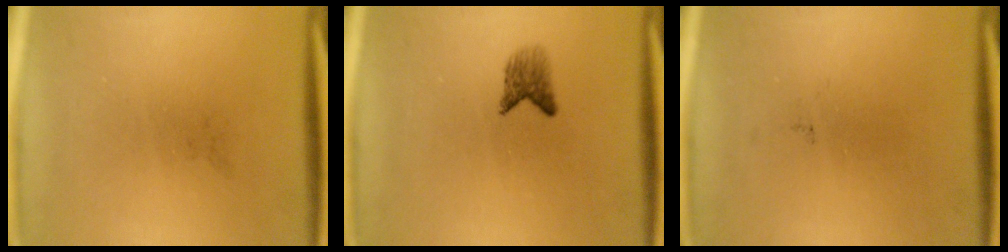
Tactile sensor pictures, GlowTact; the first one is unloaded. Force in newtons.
{"total": 2.3}
{"total": 0.0}